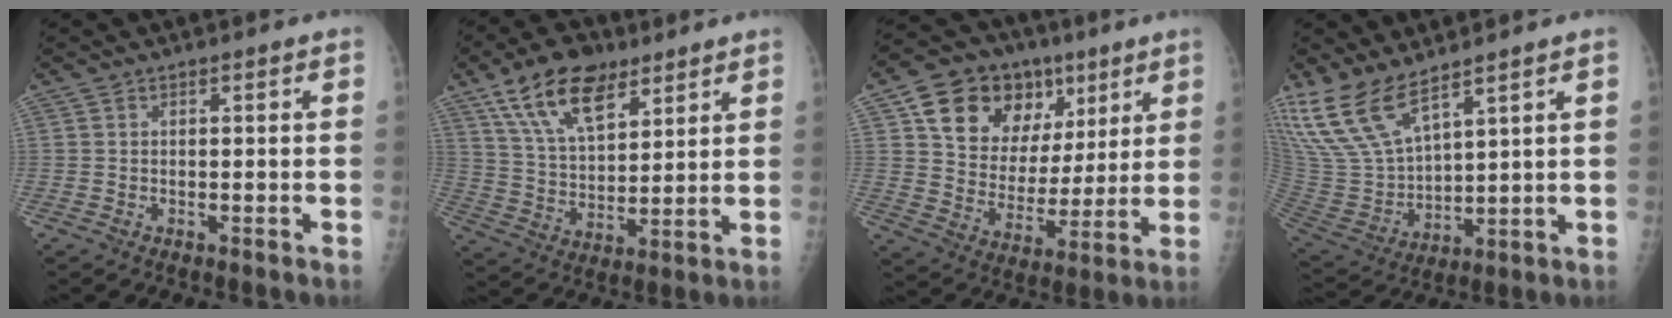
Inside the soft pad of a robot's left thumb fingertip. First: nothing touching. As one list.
[{"total": 15.3, "force": [9.2, 7.6, 9.6], "torque": [-0.140, -0.032, 0.169]}, {"total": 19.9, "force": [9.4, 13.9, 10.7], "torque": [-0.126, -0.016, 0.158]}, {"total": 13.8, "force": [10.4, 4.8, 7.7], "torque": [-0.154, -0.048, 0.230]}]